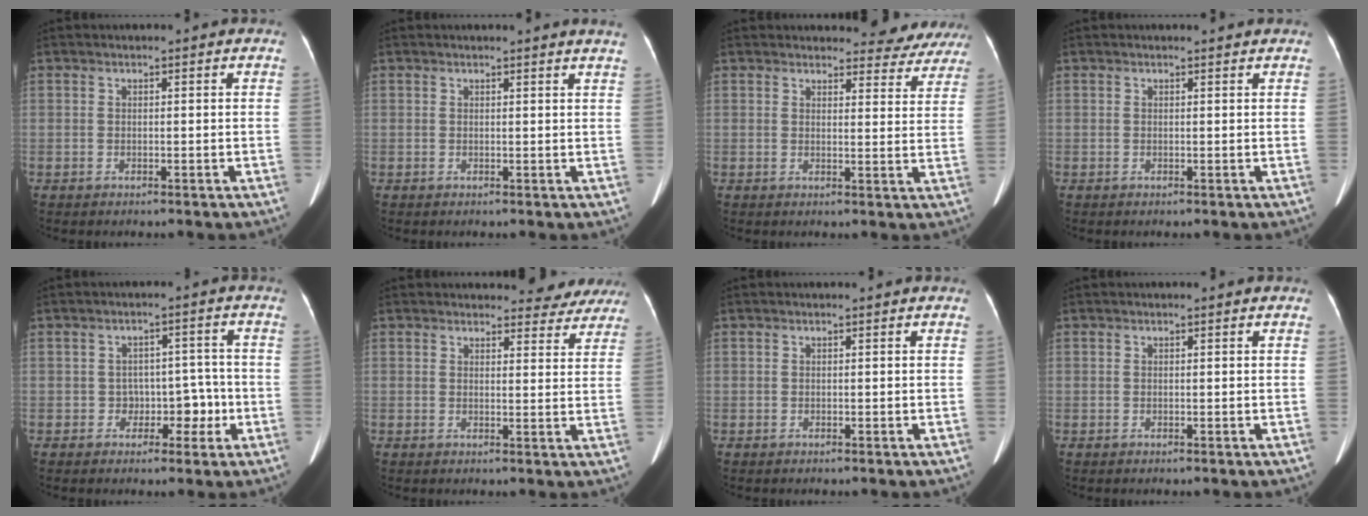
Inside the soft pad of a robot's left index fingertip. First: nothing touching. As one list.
[{"total": 3.0, "force": [2.8, -0.5, 0.9], "torque": [-0.013, -0.010, 0.018]}, {"total": 9.1, "force": [8.7, 2.7, 0.7], "torque": [0.024, -0.022, 0.075]}, {"total": 0.7, "force": [0.7, 0.1, 0.0], "torque": [-0.013, 0.003, 0.009]}, {"total": 4.3, "force": [-1.6, 3.2, 2.4], "torque": [-0.018, 0.022, -0.018]}, {"total": 7.6, "force": [7.2, 2.4, 0.5], "torque": [0.024, -0.013, 0.061]}, {"total": 0.0}, {"total": 0.0}]